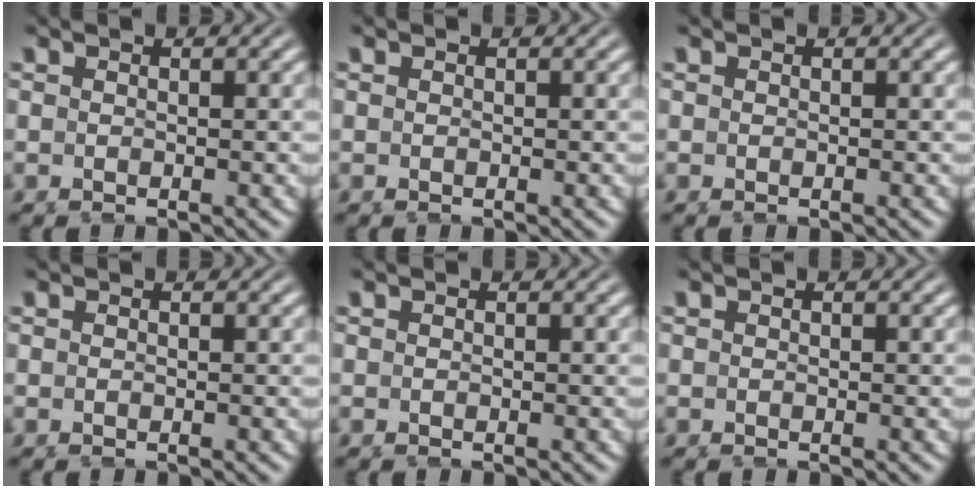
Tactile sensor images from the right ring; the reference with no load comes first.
{"total": 0.0}
{"total": 0.0}
{"total": 0.0}
{"total": 0.0}
{"total": 0.0}